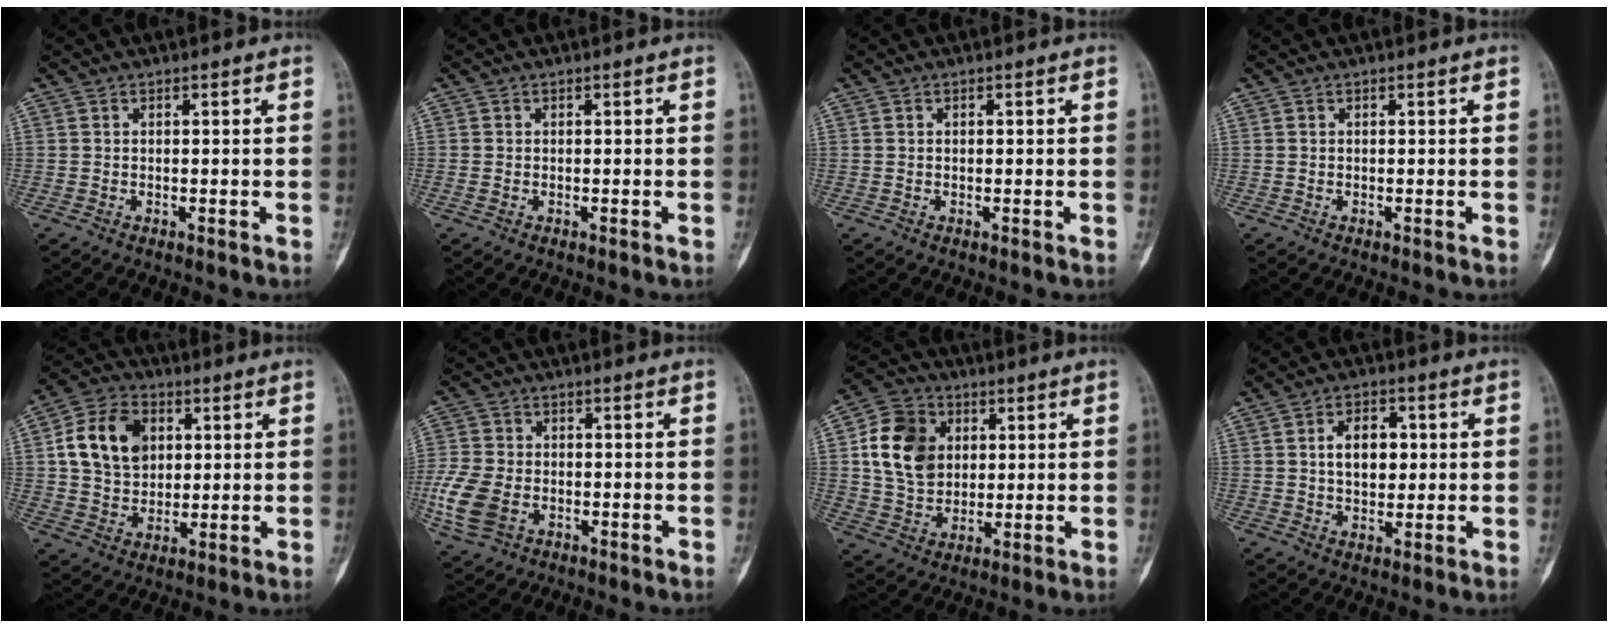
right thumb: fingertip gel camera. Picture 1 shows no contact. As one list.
[{"total": 0.0}, {"total": 0.0}, {"total": 0.0}, {"total": 13.2, "force": [3.1, 10.0, 8.1], "torque": [-0.118, 0.003, 0.052]}, {"total": 10.3, "force": [-3.1, 7.1, 6.7], "torque": [-0.156, -0.002, -0.063]}, {"total": 14.1, "force": [3.2, 11.3, 7.7], "torque": [-0.115, -0.003, 0.060]}, {"total": 7.6, "force": [1.2, 4.9, 5.7], "torque": [-0.069, 0.003, 0.019]}]